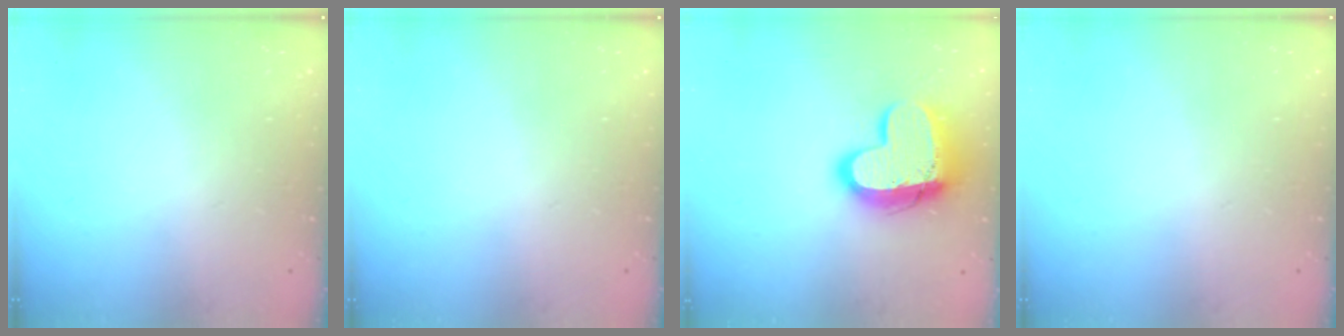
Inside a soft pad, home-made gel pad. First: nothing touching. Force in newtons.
{"total": 0.0}
{"total": 16.3, "press": 16.3, "slide": 1.3}
{"total": 0.0}